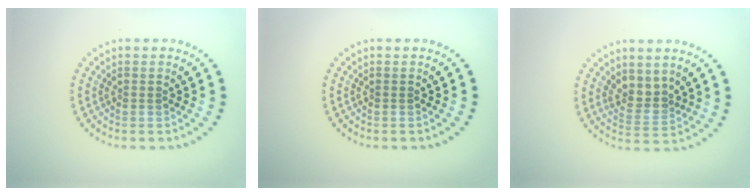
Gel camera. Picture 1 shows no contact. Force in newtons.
{"total": 0.0}
{"total": 2.4, "press": 2.0, "slide": 1.4}